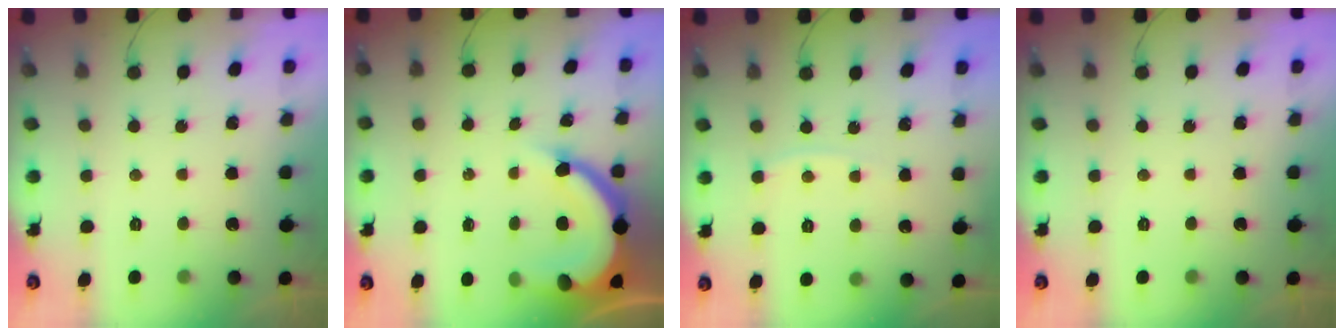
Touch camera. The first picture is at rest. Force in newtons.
{"total": 12.7, "press": 12.7, "slide": 0.9}
{"total": 3.3, "press": 3.3, "slide": 0.5}
{"total": 0.0}